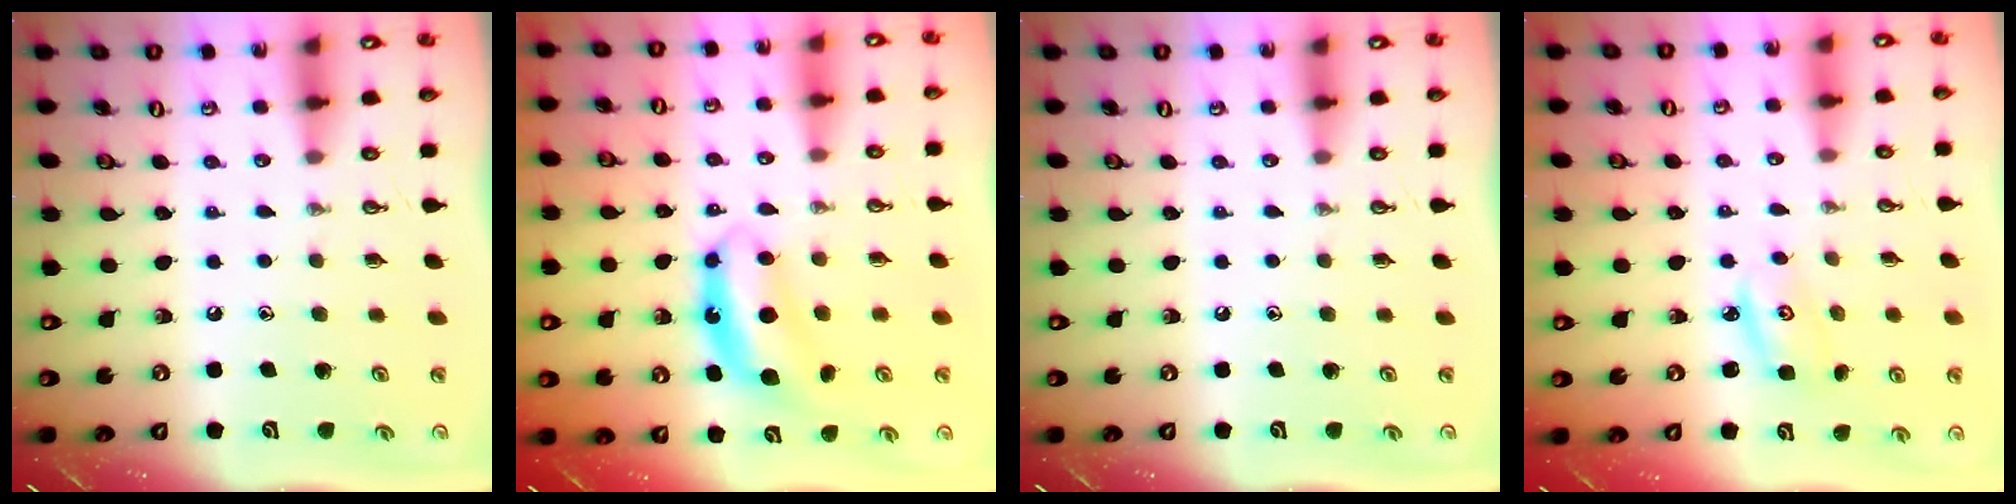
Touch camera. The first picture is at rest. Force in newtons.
{"total": 7.7, "press": 7.7, "slide": 0.3}
{"total": 0.0}
{"total": 2.8, "press": 2.8, "slide": 0.2}